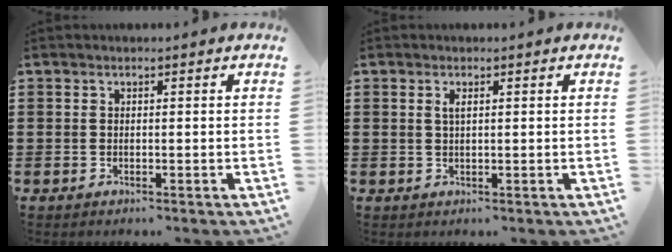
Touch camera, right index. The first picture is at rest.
{"total": 1.3, "force": [0.4, 0.4, 1.1], "torque": [-0.023, 0.004, 0.006]}